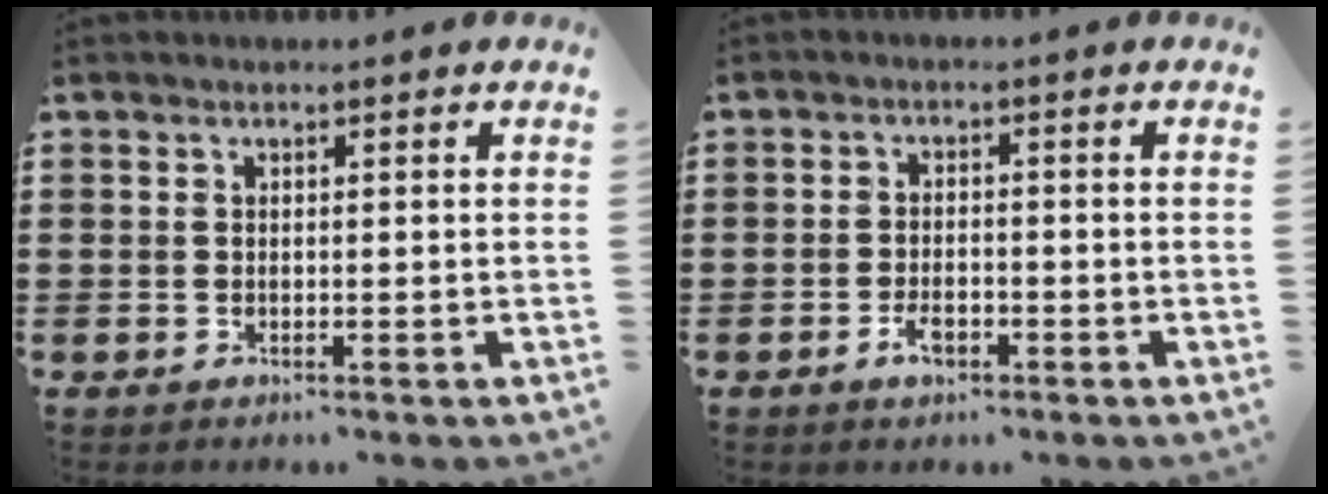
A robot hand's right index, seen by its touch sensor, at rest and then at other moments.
{"total": 3.1, "force": [-1.5, 1.4, 2.4], "torque": [-0.050, -0.001, -0.030]}